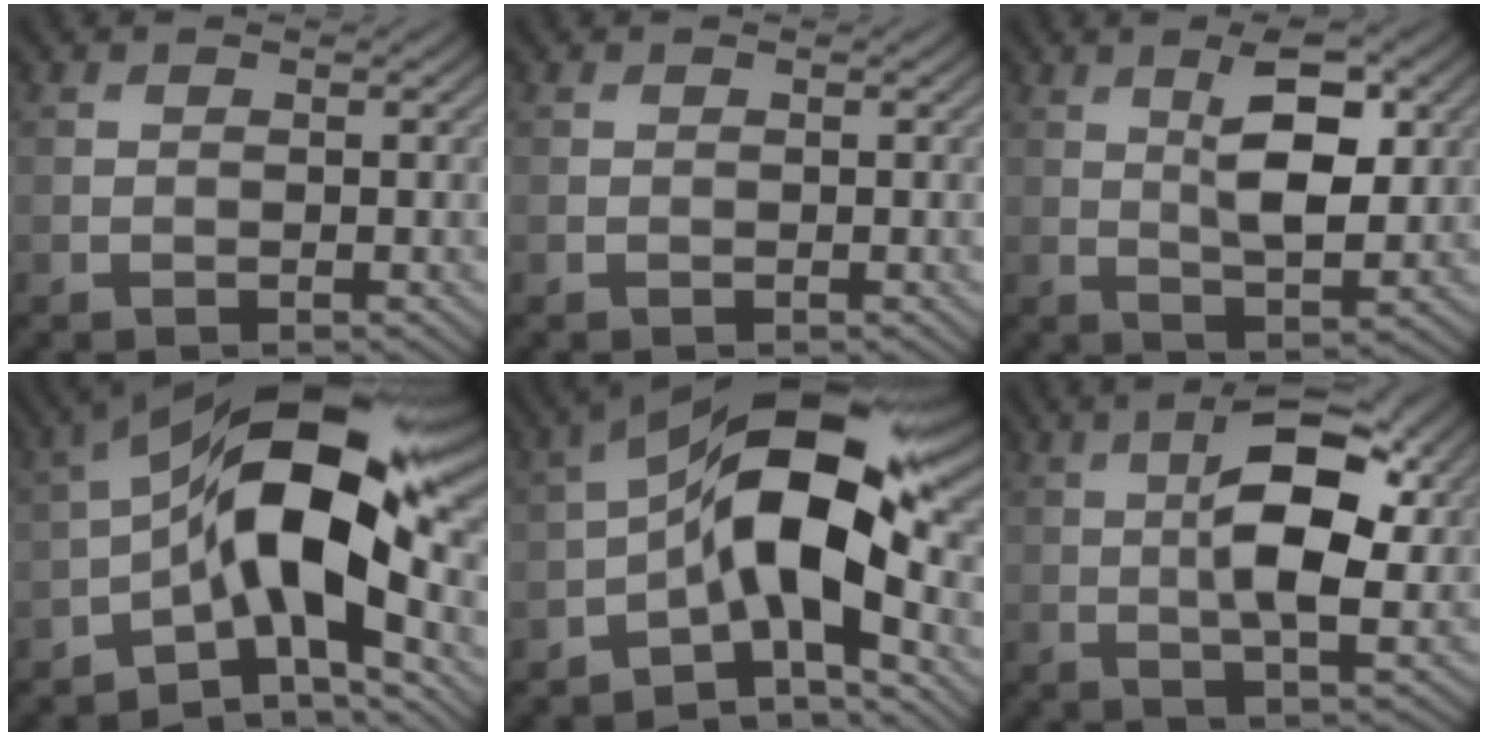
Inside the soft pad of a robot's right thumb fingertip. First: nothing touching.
{"total": 0.0}
{"total": 7.3, "force": [2.0, 2.6, 6.5], "torque": [-0.105, 0.002, 0.034]}
{"total": 14.7, "force": [-3.3, 5.8, 13.0], "torque": [-0.195, 0.016, -0.074]}
{"total": 13.1, "force": [-2.9, 5.0, 11.7], "torque": [-0.189, 0.015, -0.067]}
{"total": 9.5, "force": [1.5, 3.5, 8.8], "torque": [-0.153, 0.006, 0.022]}